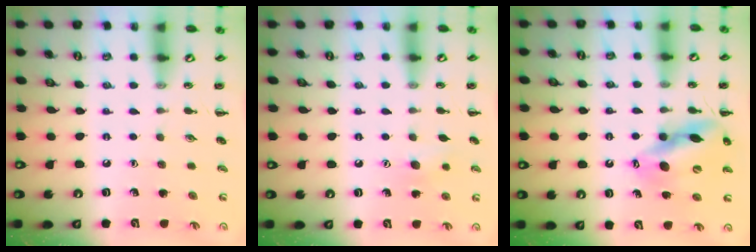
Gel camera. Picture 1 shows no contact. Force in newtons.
{"total": 8.1, "press": 7.9, "slide": 1.8}
{"total": 13.6, "press": 12.9, "slide": 4.1}